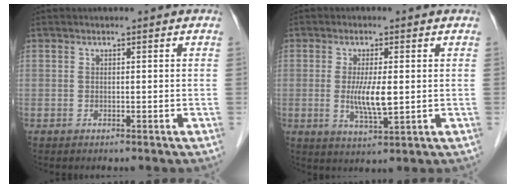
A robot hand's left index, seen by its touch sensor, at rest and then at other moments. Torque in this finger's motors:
{"motor_torque": [1.13, 0.54, 0.25, 0.17]}